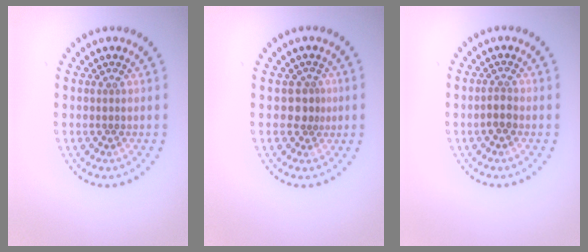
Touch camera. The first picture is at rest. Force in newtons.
{"total": 1.6, "press": 1.1, "slide": 1.1}
{"total": 1.5, "press": 1.4, "slide": 0.5}